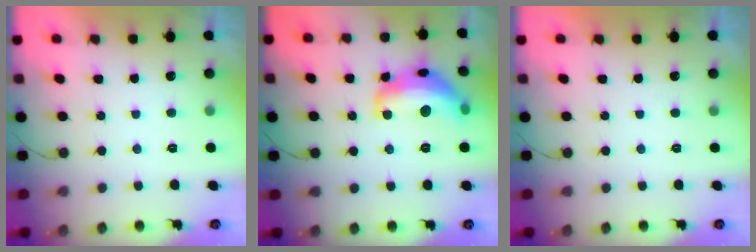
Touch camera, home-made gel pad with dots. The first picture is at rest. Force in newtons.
{"total": 16.1, "press": 16.1, "slide": 0.9}
{"total": 0.0}